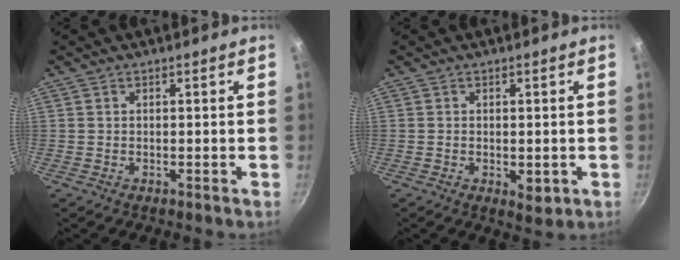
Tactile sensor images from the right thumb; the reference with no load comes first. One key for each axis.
{"total": 3.3, "fx": -0.7, "fy": 1.8, "fz": 2.7, "tx": -0.038, "ty": -0.009, "tz": -0.007}